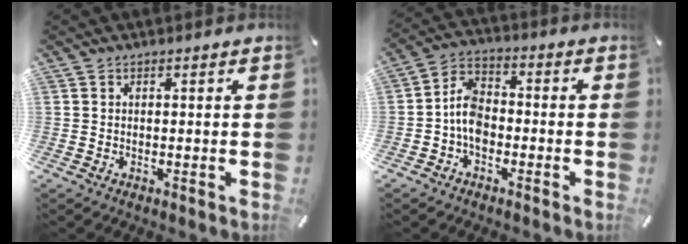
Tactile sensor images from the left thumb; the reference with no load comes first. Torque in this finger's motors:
{"motor_torque": [-0.17, 0.59, 0.27, -0.20, 0.20]}